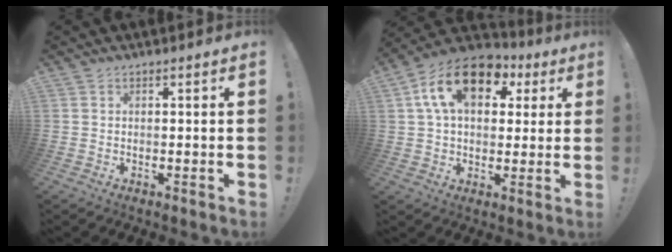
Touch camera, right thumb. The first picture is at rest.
{"total": 18.0, "force": [6.6, 11.2, 12.4], "torque": [-0.213, -0.008, 0.116]}